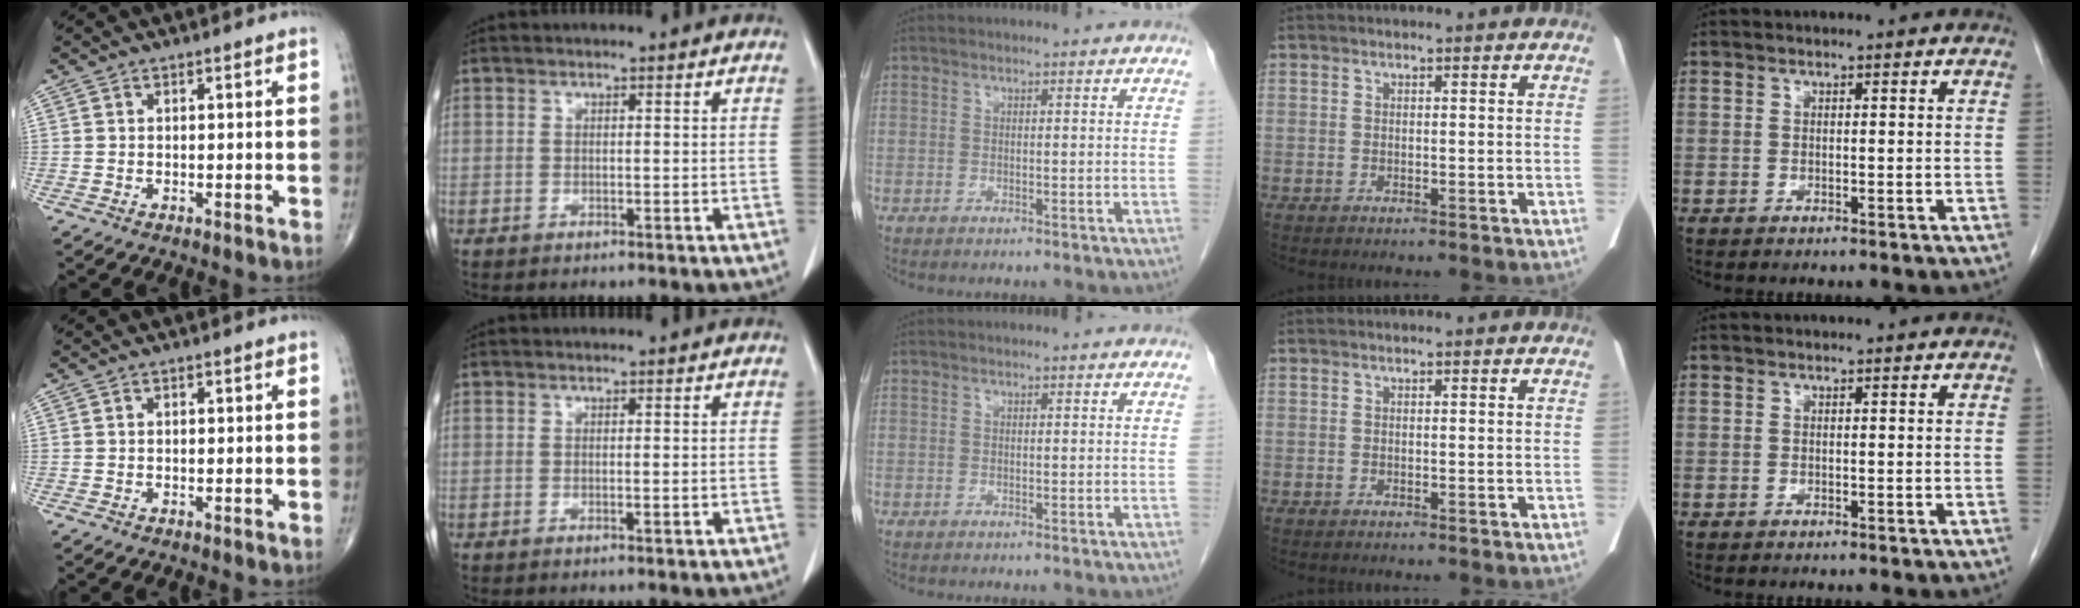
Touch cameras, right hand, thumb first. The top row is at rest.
{"thumb": {"total": 0.6, "force": [0.1, 0.3, 0.4], "torque": [-0.008, 0.001, 0.002]}, "index": {"total": 1.1, "force": [-0.3, 0.1, 1.0], "torque": [-0.017, -0.002, -0.001]}}